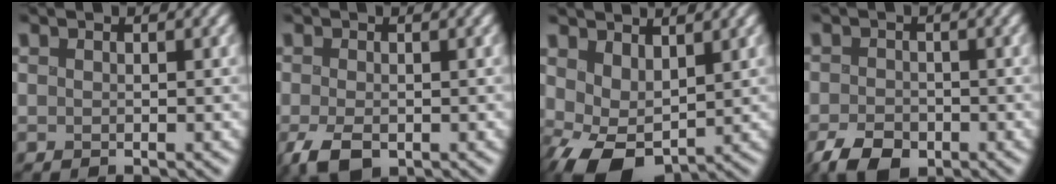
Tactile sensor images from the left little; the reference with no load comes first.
{"total": 3.3, "force": [-1.3, 1.9, 2.3], "torque": [-0.052, -0.007, -0.025]}
{"total": 5.2, "force": [-0.2, 3.2, 4.1], "torque": [-0.082, -0.012, -0.001]}
{"total": 4.0, "force": [-2.3, 2.5, 2.2], "torque": [-0.036, -0.006, -0.048]}